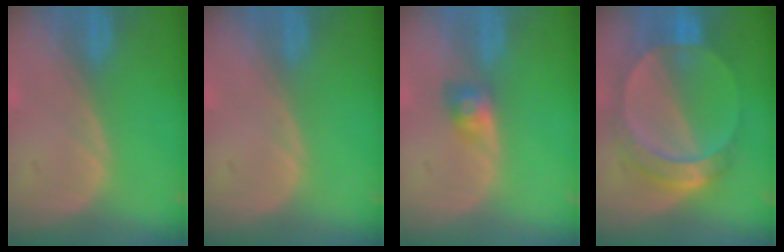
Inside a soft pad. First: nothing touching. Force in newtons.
{"total": 0.0}
{"total": 2.8, "press": 2.6, "slide": 1.1}
{"total": 7.8, "press": 7.5, "slide": 2.0}